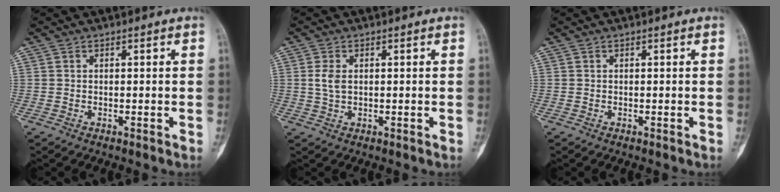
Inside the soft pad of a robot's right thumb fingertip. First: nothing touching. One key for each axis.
{"total": 2.9, "fx": 0.5, "fy": 1.8, "fz": 2.3, "tx": -0.048, "ty": 0.002, "tz": 0.010}
{"total": 0.0}